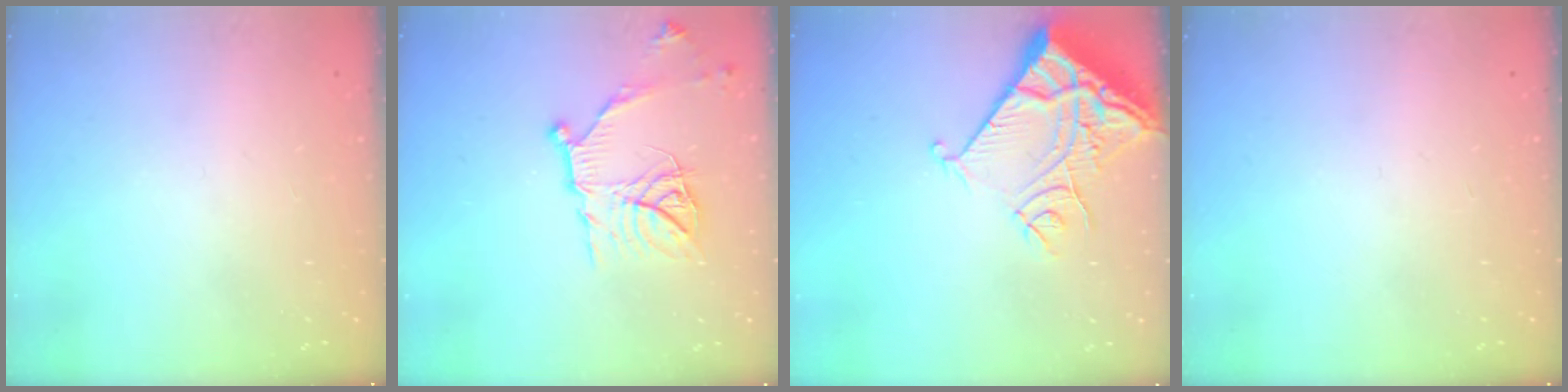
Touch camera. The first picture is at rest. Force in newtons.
{"total": 14.7, "press": 14.7, "slide": 0.2}
{"total": 13.1, "press": 13.0, "slide": 1.7}
{"total": 0.0}